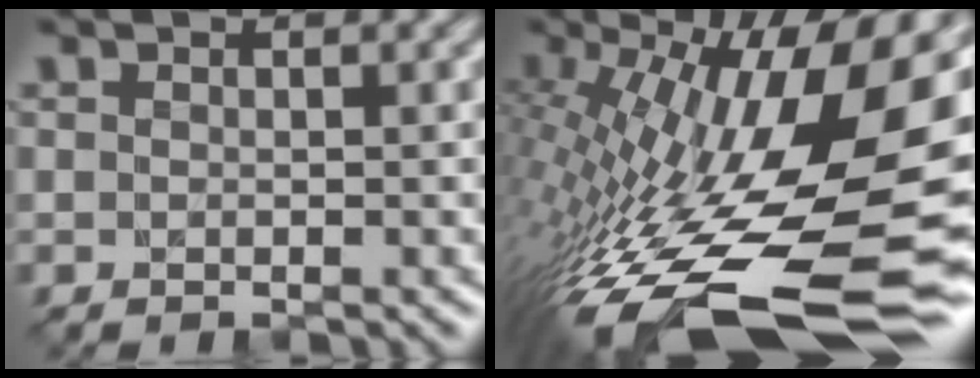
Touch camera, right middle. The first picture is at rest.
{"total": 18.7, "force": [-3.6, 8.0, 16.6], "torque": [-0.299, -0.019, -0.067]}